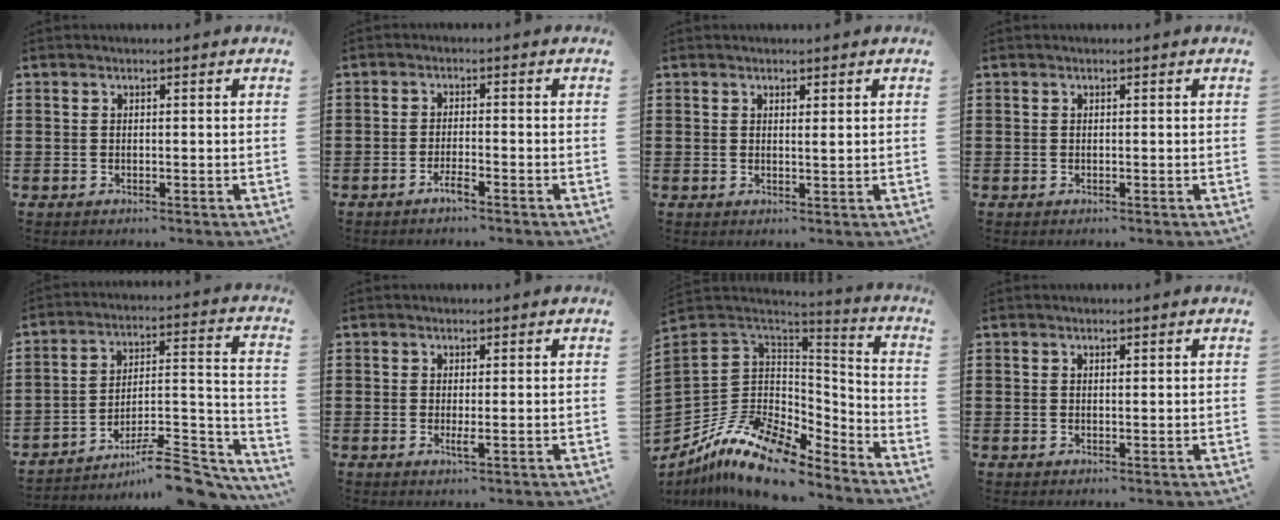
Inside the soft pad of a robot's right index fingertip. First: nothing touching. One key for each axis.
{"total": 2.4, "fx": -1.8, "fy": 0.2, "fz": 1.6, "tx": -0.035, "ty": -0.003, "tz": -0.035}
{"total": 0.9, "fx": 0.6, "fy": 0.1, "fz": 0.7, "tx": -0.014, "ty": 0.000, "tz": 0.011}
{"total": 0.0}
{"total": 10.8, "fx": -8.3, "fy": 2.7, "fz": 6.3, "tx": -0.086, "ty": 0.031, "tz": -0.152}
{"total": 1.5, "fx": -0.3, "fy": 0.1, "fz": 1.5, "tx": -0.027, "ty": -0.004, "tz": -0.005}
{"total": 14.0, "fx": -9.5, "fy": 6.7, "fz": 7.7, "tx": -0.171, "ty": 0.019, "tz": -0.174}
{"total": 0.5, "fx": 0.4, "fy": 0.2, "fz": 0.3, "tx": -0.007, "ty": 0.001, "tz": 0.007}